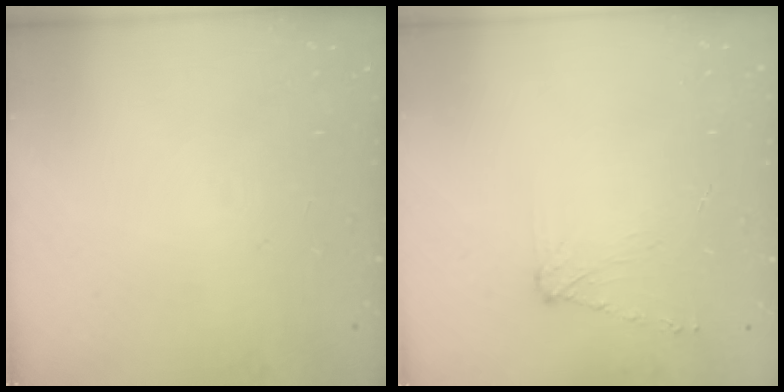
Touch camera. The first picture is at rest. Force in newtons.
{"total": 4.3, "press": 4.2, "slide": 0.6}